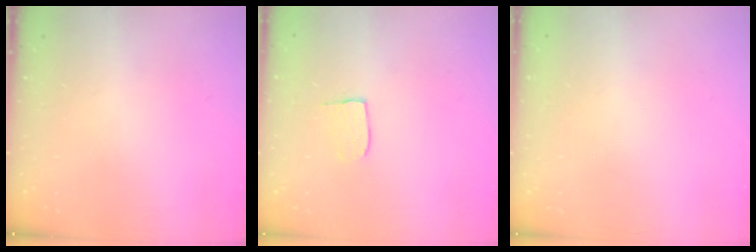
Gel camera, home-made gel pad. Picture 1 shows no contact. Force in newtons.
{"total": 5.5, "press": 5.5, "slide": 0.3}
{"total": 0.0}